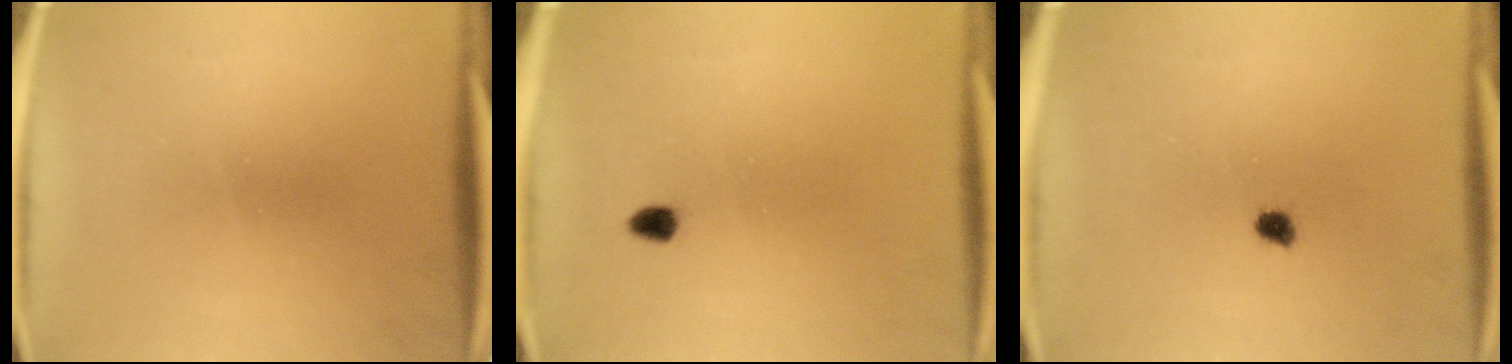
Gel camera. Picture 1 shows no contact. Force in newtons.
{"total": 1.5}
{"total": 1.8}